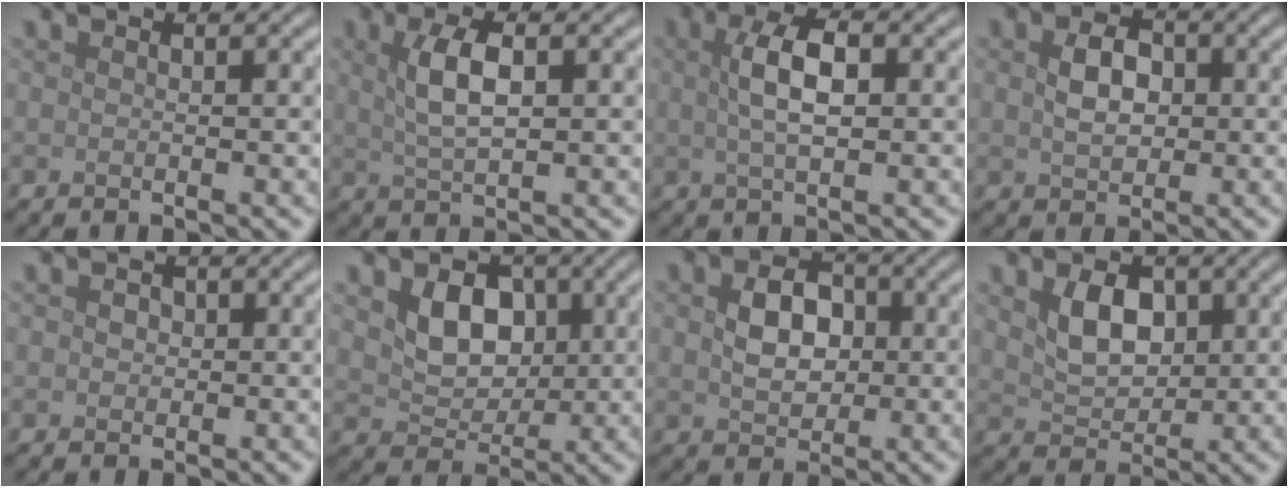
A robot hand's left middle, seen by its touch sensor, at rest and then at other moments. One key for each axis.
{"total": 3.9, "fx": 1.0, "fy": 1.4, "fz": 3.5, "tx": -0.074, "ty": 0.004, "tz": 0.020}
{"total": 4.2, "fx": 0.7, "fy": 1.6, "fz": 3.8, "tx": -0.078, "ty": 0.006, "tz": 0.009}
{"total": 3.2, "fx": 0.4, "fy": 2.2, "fz": 2.3, "tx": -0.049, "ty": 0.004, "tz": 0.006}
{"total": 0.9, "fx": 0.1, "fy": 0.8, "fz": 0.4, "tx": -0.002, "ty": 0.000, "tz": 0.001}
{"total": 4.6, "fx": 1.1, "fy": 3.4, "fz": 2.8, "tx": -0.057, "ty": -0.007, "tz": 0.013}
{"total": 4.2, "fx": 0.4, "fy": 3.1, "fz": 2.8, "tx": -0.060, "ty": 0.001, "tz": 0.005}
{"total": 3.9, "fx": 1.1, "fy": 2.6, "fz": 2.6, "tx": -0.053, "ty": -0.001, "tz": 0.022}